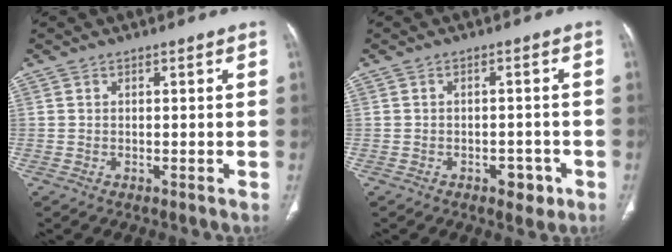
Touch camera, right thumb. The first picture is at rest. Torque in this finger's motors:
{"motor_torque": [0.62, 0.27, -0.27, 0.14, 0.08]}